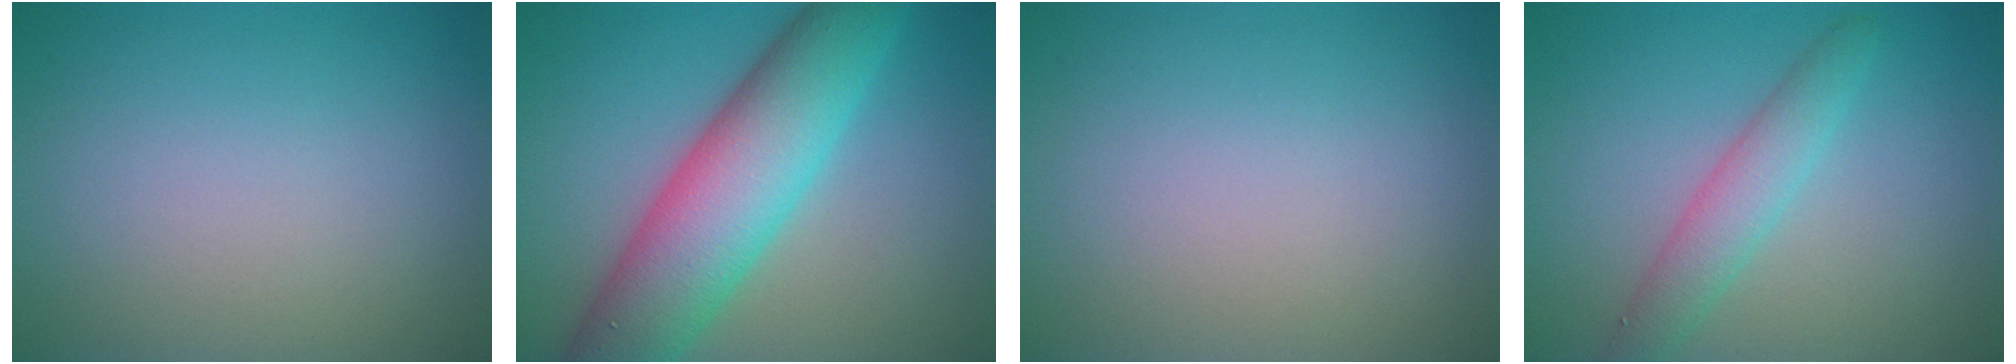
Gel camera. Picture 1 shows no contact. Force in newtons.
{"total": 10.1, "press": 10.1, "slide": 0.3}
{"total": 0.0}
{"total": 3.0, "press": 3.0, "slide": 0.3}